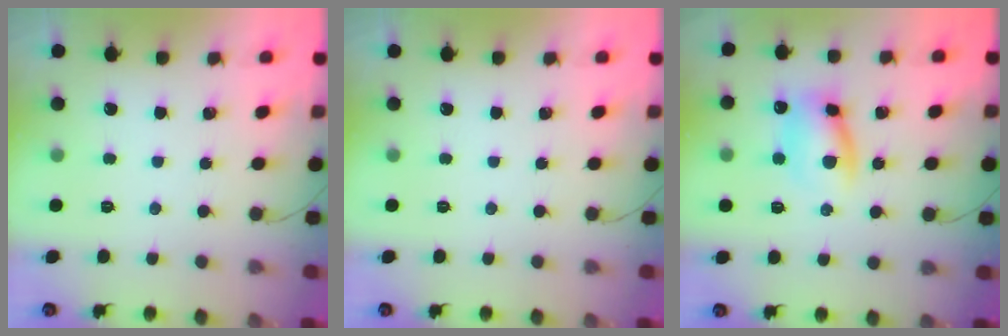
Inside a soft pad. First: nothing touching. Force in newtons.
{"total": 0.0}
{"total": 11.2, "press": 11.1, "slide": 1.4}